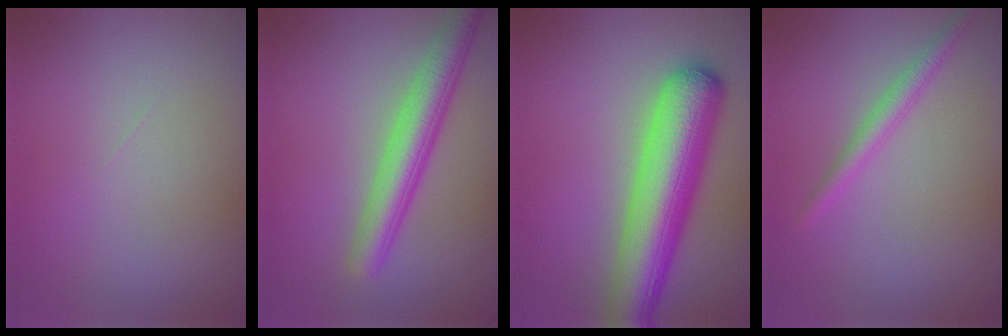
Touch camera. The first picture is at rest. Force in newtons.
{"total": 4.9, "press": 4.9, "slide": 0.2}
{"total": 8.6, "press": 8.6, "slide": 0.4}
{"total": 1.8, "press": 1.8, "slide": 0.1}